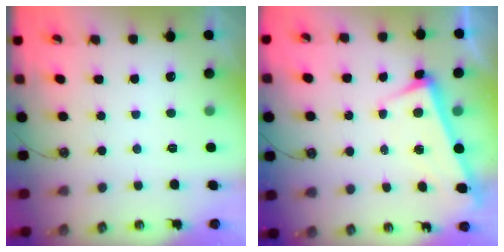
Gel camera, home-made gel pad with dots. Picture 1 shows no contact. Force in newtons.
{"total": 3.3, "press": 3.2, "slide": 1.0}